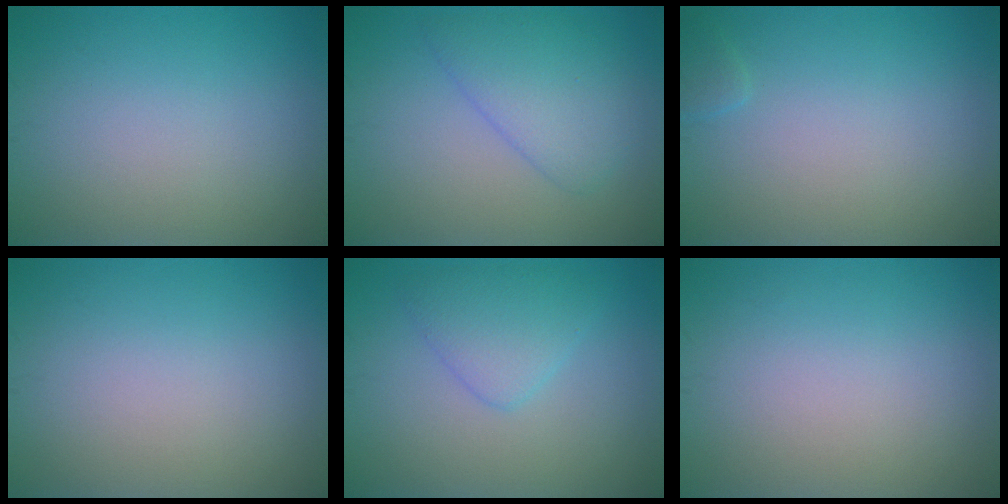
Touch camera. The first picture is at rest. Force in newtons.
{"total": 4.0, "press": 4.0, "slide": 0.2}
{"total": 0.7, "press": 0.7, "slide": 0.1}
{"total": 0.0}
{"total": 3.0, "press": 3.0, "slide": 0.0}
{"total": 0.0}